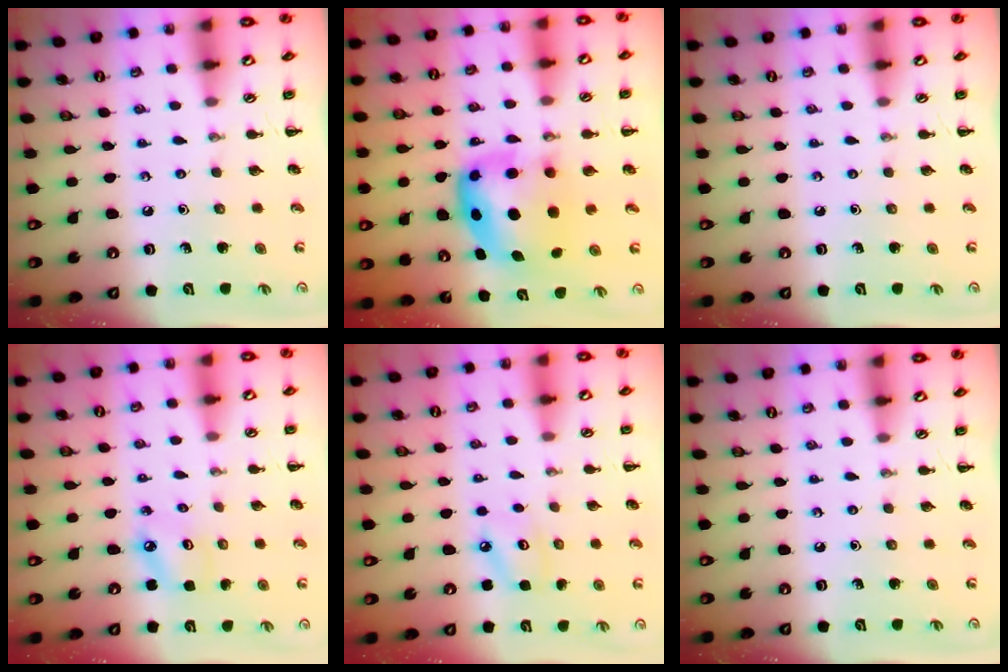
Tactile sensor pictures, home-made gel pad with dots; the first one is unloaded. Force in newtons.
{"total": 6.9, "press": 6.7, "slide": 1.6}
{"total": 0.0}
{"total": 3.6, "press": 3.5, "slide": 0.5}
{"total": 5.7, "press": 5.6, "slide": 1.0}
{"total": 0.0}